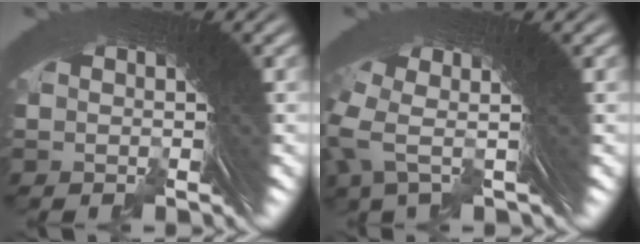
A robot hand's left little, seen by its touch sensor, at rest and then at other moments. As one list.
[{"total": 6.8, "force": [2.5, 2.4, 5.9], "torque": [-0.102, 0.015, 0.027]}]